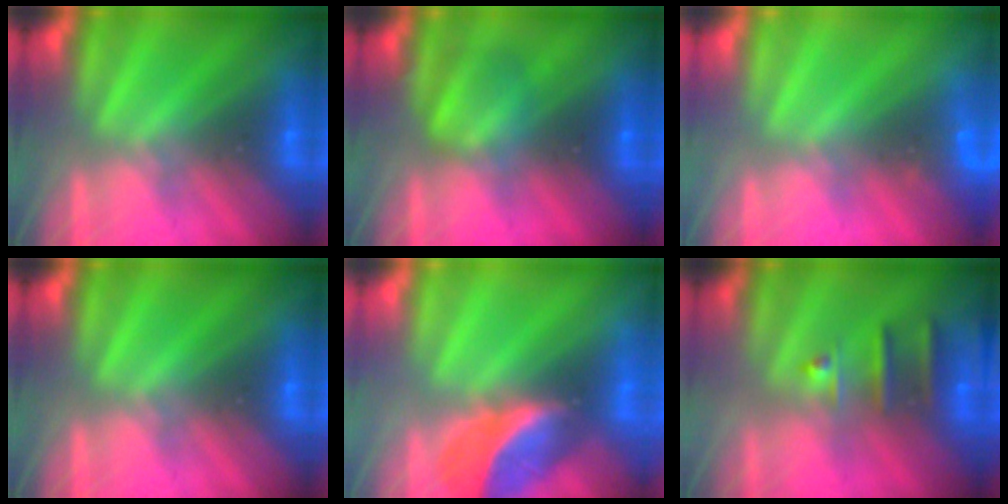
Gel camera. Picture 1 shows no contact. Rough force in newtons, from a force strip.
{"total": 2.5}
{"total": 3.5}
{"total": 0.0}
{"total": 2.8}
{"total": 2.4}